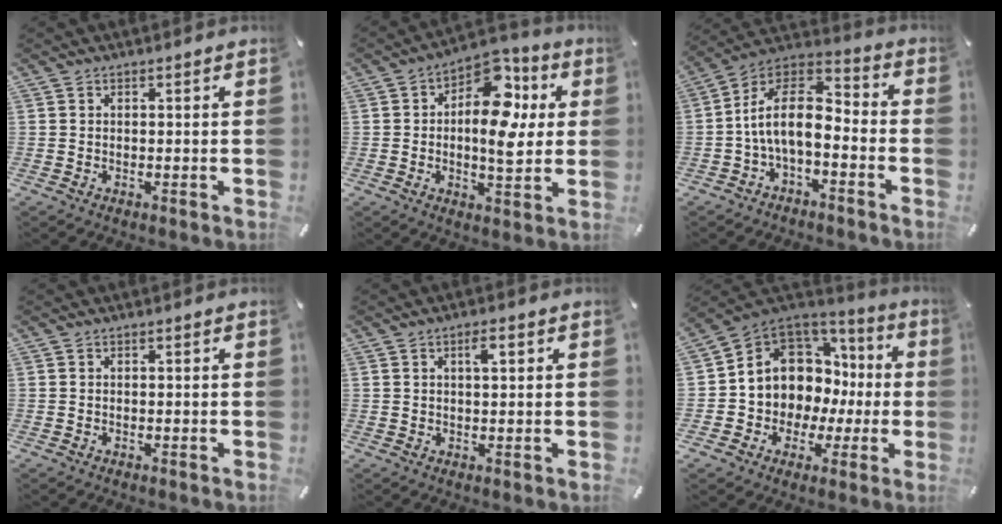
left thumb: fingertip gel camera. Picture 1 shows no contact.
{"total": 14.0, "force": [3.7, 8.5, 10.5], "torque": [-0.155, -0.028, 0.065]}
{"total": 11.8, "force": [-3.3, 6.5, 9.2], "torque": [-0.197, 0.009, -0.066]}
{"total": 0.0}
{"total": 2.9, "force": [1.1, 1.1, 2.4], "torque": [-0.042, 0.003, 0.016]}
{"total": 9.1, "force": [2.2, 8.6, 1.9], "torque": [-0.048, -0.046, 0.052]}